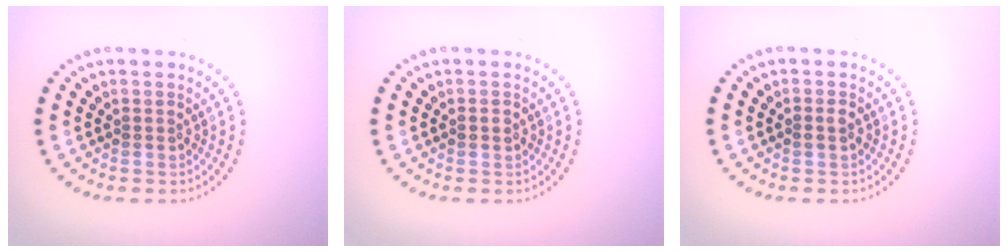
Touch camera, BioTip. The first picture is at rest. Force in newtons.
{"total": 1.0, "press": 1.0, "slide": 0.0}
{"total": 0.8, "press": 0.8, "slide": 0.1}